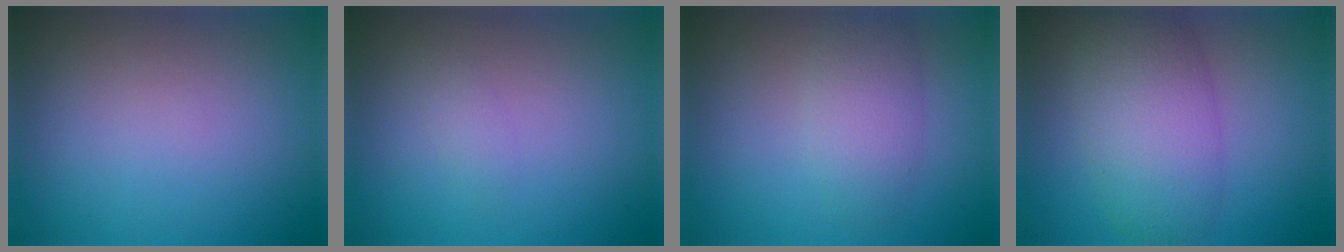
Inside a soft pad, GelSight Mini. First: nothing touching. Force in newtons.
{"total": 0.9, "press": 0.9, "slide": 0.0}
{"total": 3.3, "press": 3.2, "slide": 0.1}
{"total": 6.7, "press": 6.7, "slide": 0.1}